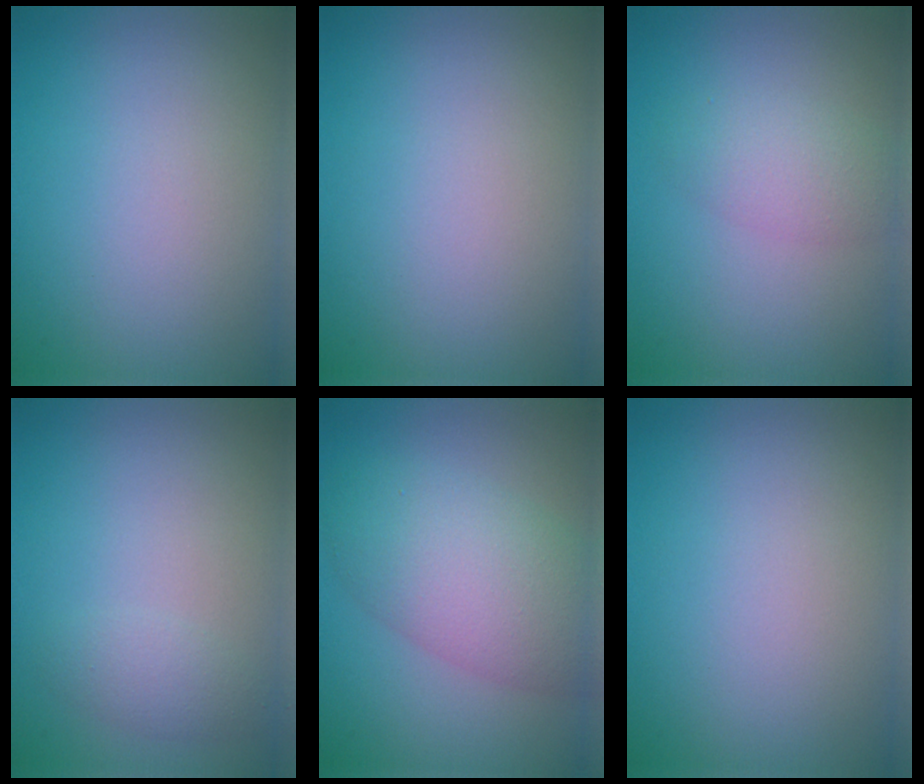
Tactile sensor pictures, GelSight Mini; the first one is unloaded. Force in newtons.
{"total": 0.0}
{"total": 2.7, "press": 2.7, "slide": 0.2}
{"total": 1.4, "press": 1.4, "slide": 0.1}
{"total": 7.3, "press": 7.3, "slide": 0.4}
{"total": 0.0}